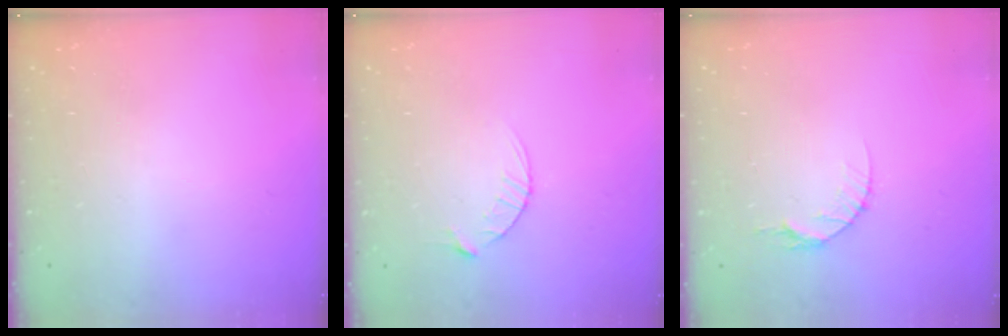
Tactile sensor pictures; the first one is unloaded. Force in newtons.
{"total": 3.6, "press": 3.5, "slide": 0.5}
{"total": 5.3, "press": 5.2, "slide": 0.5}